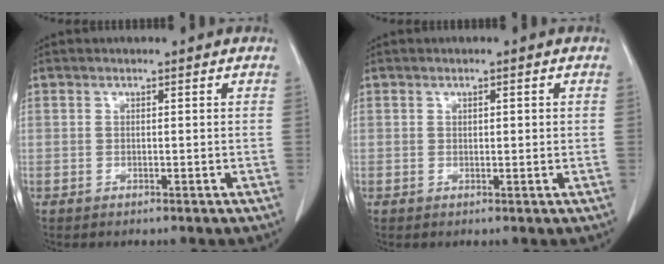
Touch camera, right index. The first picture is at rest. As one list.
[{"total": 1.2, "force": [0.4, 0.5, 1.1], "torque": [-0.017, 0.000, 0.006]}]